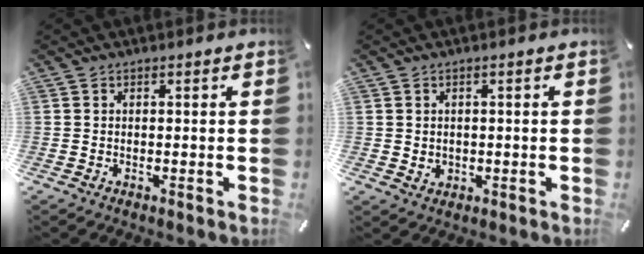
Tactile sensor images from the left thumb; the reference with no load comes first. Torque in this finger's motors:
{"motor_torque": [0.34, 0.25, 0.18, -0.19, 0.00]}